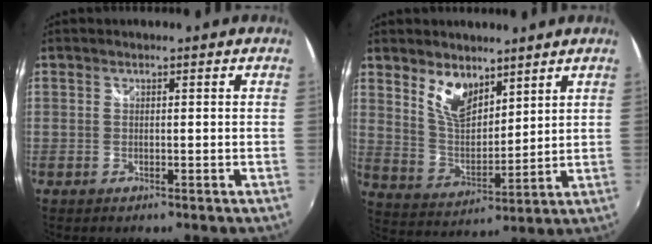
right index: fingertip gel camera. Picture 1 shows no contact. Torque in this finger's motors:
{"motor_torque": [0.15, 0.21, 0.14, 0.08]}